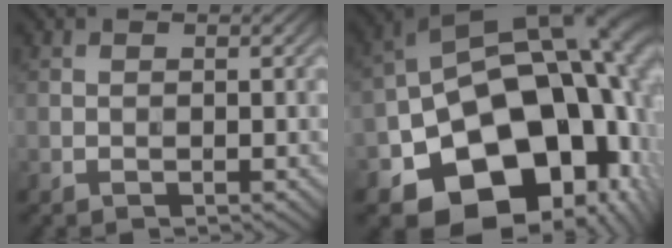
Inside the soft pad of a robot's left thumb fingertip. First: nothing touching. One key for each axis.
{"total": 20.8, "fx": -7.8, "fy": 14.3, "fz": 13.0, "tx": -0.204, "ty": -0.036, "tz": -0.108}